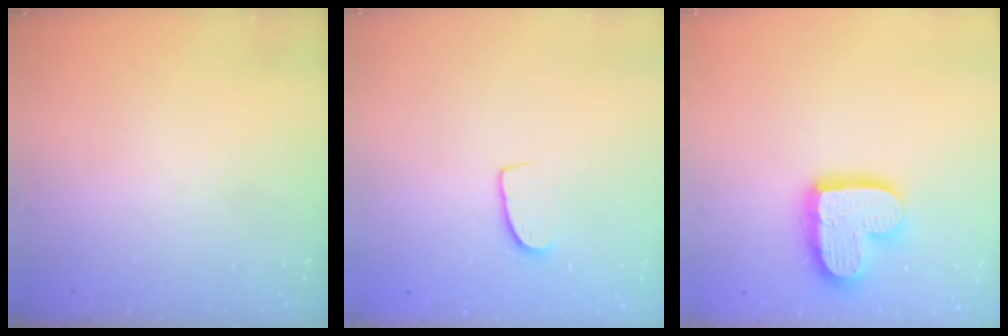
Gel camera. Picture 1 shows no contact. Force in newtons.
{"total": 6.4, "press": 6.4, "slide": 0.6}
{"total": 15.6, "press": 15.5, "slide": 1.3}